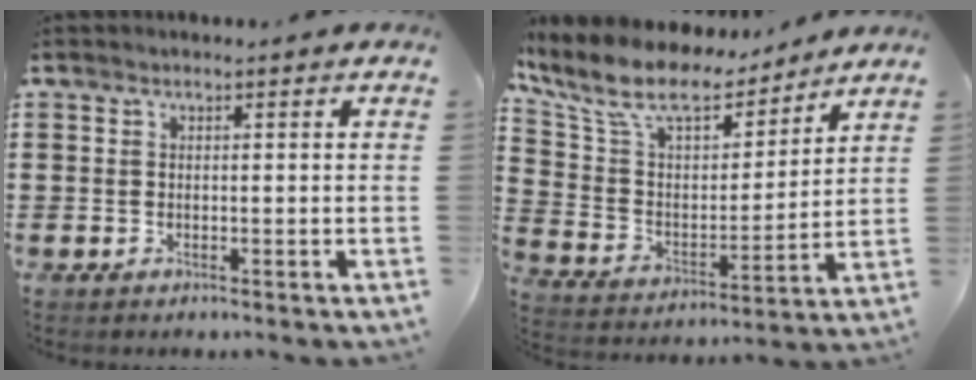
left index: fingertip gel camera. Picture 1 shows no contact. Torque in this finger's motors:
{"motor_torque": [2.14, 0.00, 0.59, 0.21]}